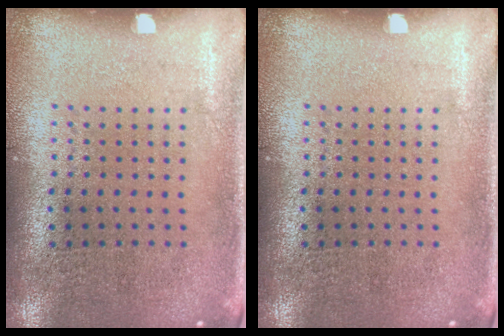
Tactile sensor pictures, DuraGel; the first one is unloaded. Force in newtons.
{"total": 0.0}